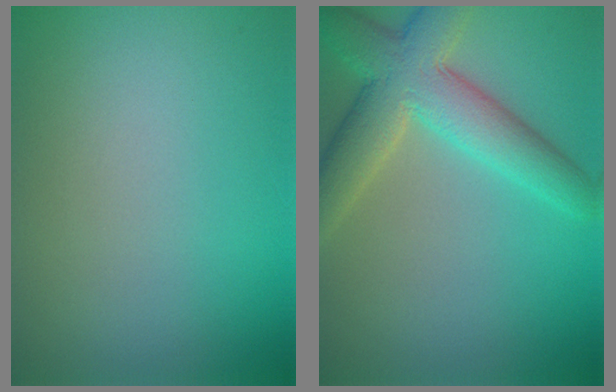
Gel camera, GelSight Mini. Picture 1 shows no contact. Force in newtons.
{"total": 6.6, "press": 6.6, "slide": 0.3}